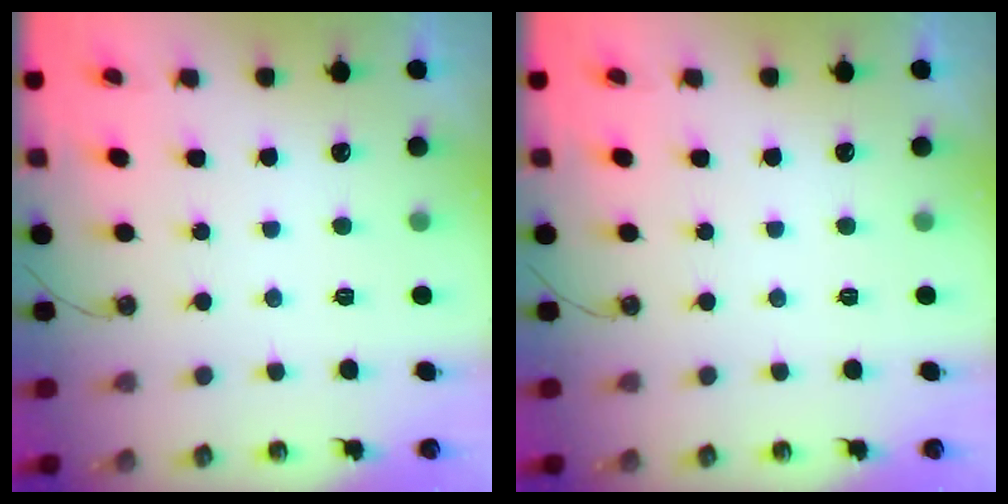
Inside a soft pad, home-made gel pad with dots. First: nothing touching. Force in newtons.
{"total": 0.0}